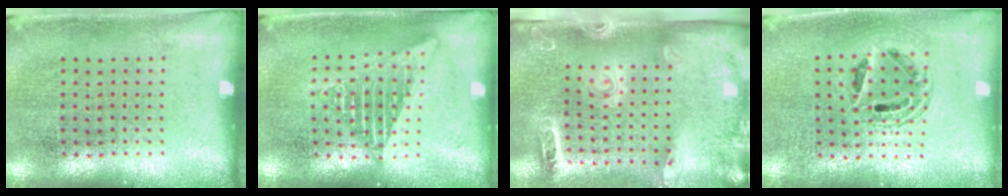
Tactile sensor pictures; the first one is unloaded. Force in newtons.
{"total": 2.6, "press": 2.6, "slide": 0.3}
{"total": 2.7, "press": 2.0, "slide": 1.8}
{"total": 1.4, "press": 1.3, "slide": 0.7}